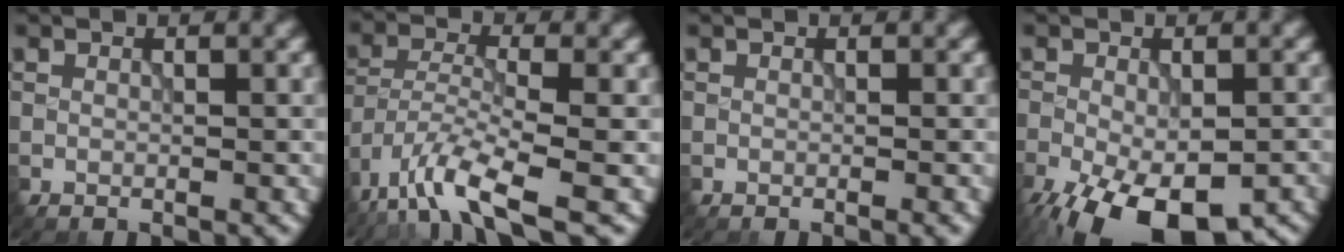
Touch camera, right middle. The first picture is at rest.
{"total": 6.9, "force": [-4.7, 1.5, 4.8], "torque": [-0.091, -0.006, -0.098]}
{"total": 0.6, "force": [-0.3, 0.1, 0.5], "torque": [-0.004, -0.001, -0.005]}
{"total": 12.7, "force": [-7.7, 5.3, 8.6], "torque": [-0.155, -0.050, -0.107]}